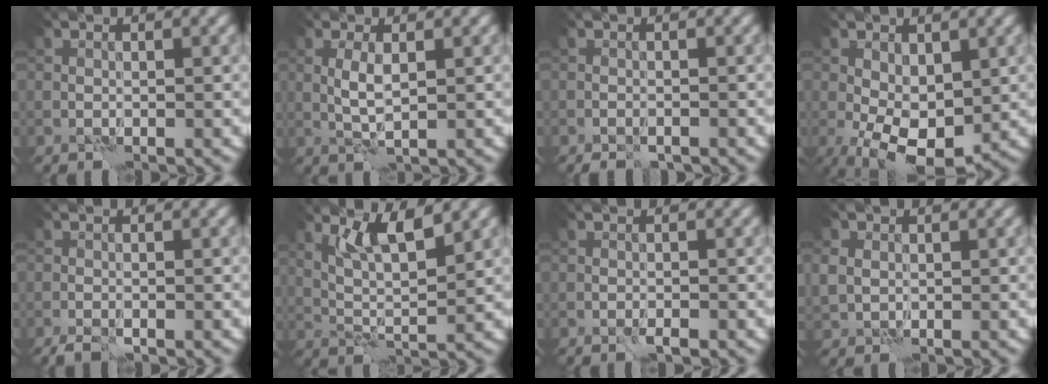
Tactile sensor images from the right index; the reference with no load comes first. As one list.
[{"total": 2.0, "force": [0.4, 0.4, 1.9], "torque": [-0.047, 0.001, 0.008]}, {"total": 1.6, "force": [-1.3, 0.5, 0.8], "torque": [-0.020, 0.002, -0.021]}, {"total": 7.5, "force": [-1.7, 4.2, 6.0], "torque": [-0.120, -0.018, -0.026]}, {"total": 1.6, "force": [-1.1, 0.4, 1.1], "torque": [-0.024, -0.003, -0.024]}, {"total": 4.2, "force": [2.4, 0.8, 3.4], "torque": [-0.075, -0.006, 0.048]}, {"total": 1.0, "force": [-0.6, 0.2, 0.7], "torque": [-0.015, -0.001, -0.013]}, {"total": 2.3, "force": [0.3, 2.0, 1.0], "torque": [-0.030, 0.004, 0.006]}]